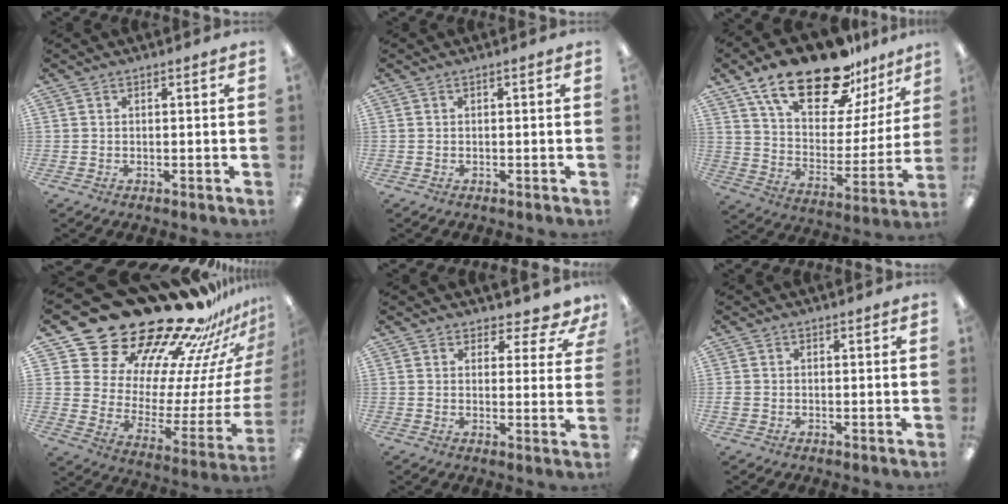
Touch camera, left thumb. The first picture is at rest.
{"total": 0.0}
{"total": 23.5, "force": [16.8, 9.6, 13.2], "torque": [-0.220, -0.104, 0.293]}
{"total": 29.4, "force": [25.2, 11.2, 10.0], "torque": [-0.133, -0.231, 0.466]}
{"total": 5.0, "force": [3.9, 2.4, 2.0], "torque": [-0.021, -0.031, 0.066]}
{"total": 1.2, "force": [-0.1, 1.2, 0.5], "torque": [-0.009, 0.004, -0.002]}